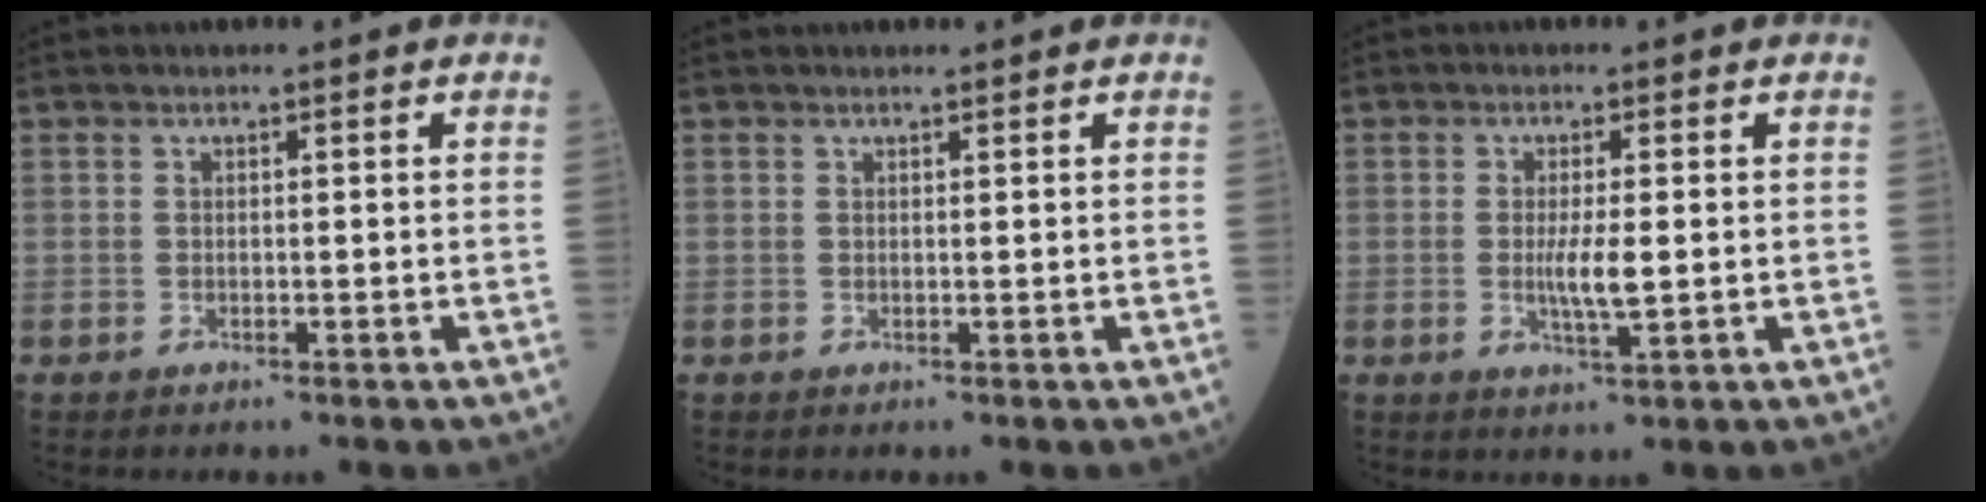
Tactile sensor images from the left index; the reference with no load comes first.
{"total": 0.9, "force": [0.9, 0.0, 0.2], "torque": [-0.006, 0.002, 0.014]}
{"total": 3.8, "force": [-0.1, 0.5, 3.8], "torque": [-0.075, -0.006, -0.001]}